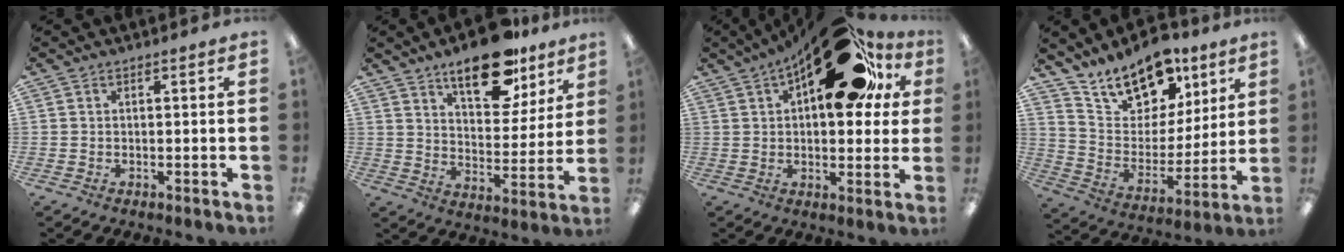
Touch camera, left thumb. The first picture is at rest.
{"total": 17.7, "force": [12.2, 7.8, 10.0], "torque": [-0.140, -0.064, 0.207]}
{"total": 24.4, "force": [11.5, 11.3, 18.2], "torque": [-0.247, -0.052, 0.186]}
{"total": 14.9, "force": [12.0, 7.5, 4.6], "torque": [-0.098, -0.083, 0.222]}